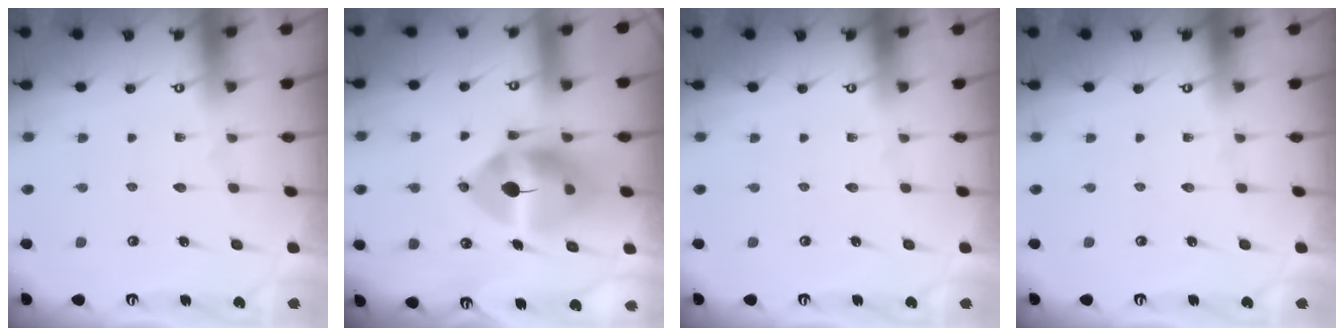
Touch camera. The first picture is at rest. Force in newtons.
{"total": 14.5, "press": 14.2, "slide": 2.6}
{"total": 0.0}
{"total": 0.0}